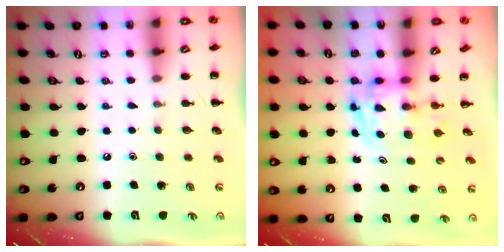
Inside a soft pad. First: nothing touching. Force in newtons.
{"total": 2.9, "press": 2.9, "slide": 0.5}